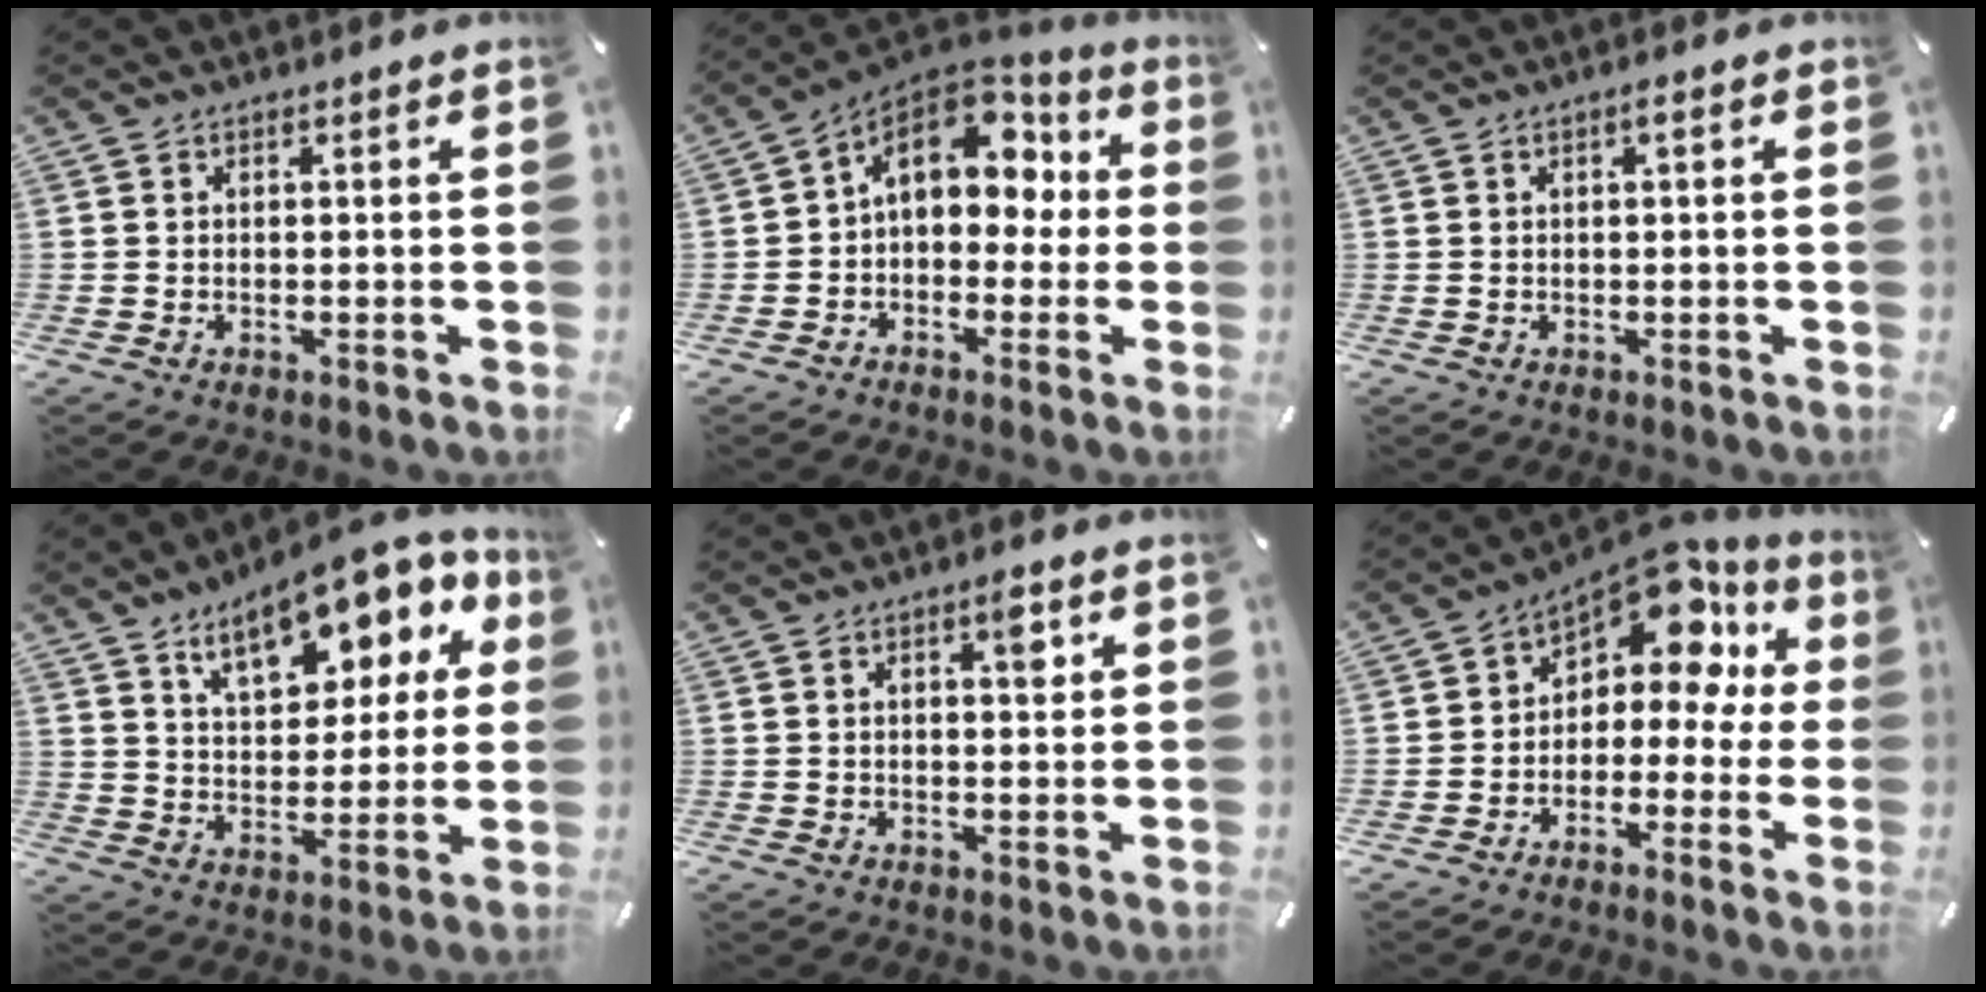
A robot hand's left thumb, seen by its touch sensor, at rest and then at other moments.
{"total": 13.0, "force": [3.7, 9.2, 8.3], "torque": [-0.126, -0.014, 0.063]}
{"total": 1.2, "force": [0.3, 0.2, 1.2], "torque": [-0.023, 0.002, 0.005]}
{"total": 16.2, "force": [10.3, 8.2, 9.4], "torque": [-0.146, -0.051, 0.177]}
{"total": 4.1, "force": [1.6, 1.7, 3.4], "torque": [-0.039, -0.007, 0.019]}
{"total": 12.3, "force": [6.8, 7.1, 7.4], "torque": [-0.119, -0.050, 0.120]}